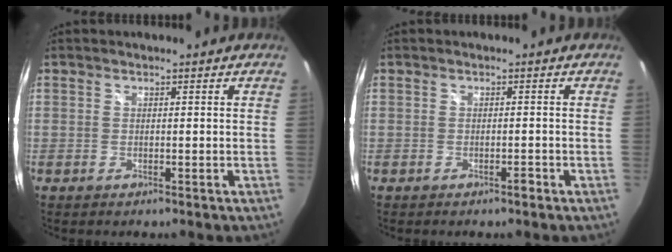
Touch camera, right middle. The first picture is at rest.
{"total": 1.1, "force": [-0.8, 0.4, 0.5], "torque": [-0.008, 0.001, -0.013]}